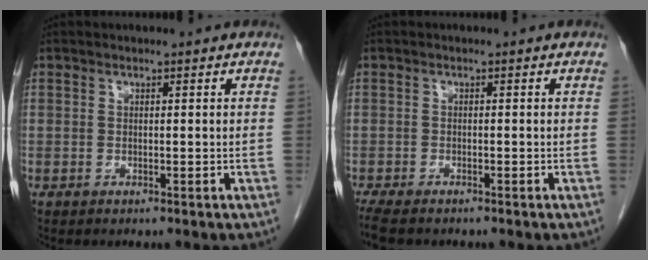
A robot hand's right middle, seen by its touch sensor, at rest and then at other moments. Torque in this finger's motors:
{"motor_torque": [0.34, -0.14, 0.06, 0.04]}